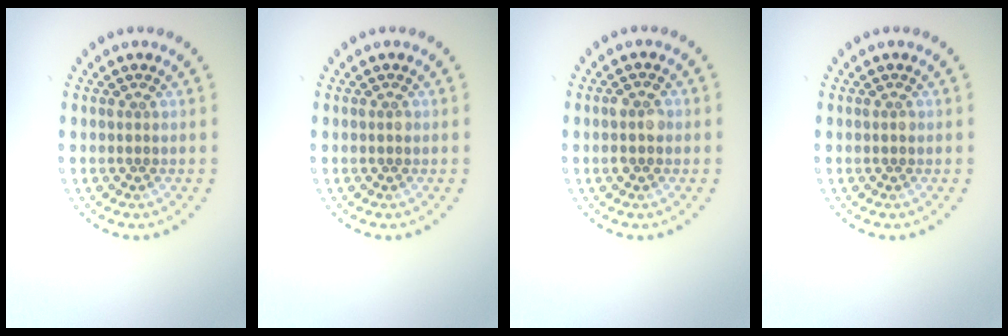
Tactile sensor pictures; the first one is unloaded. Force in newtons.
{"total": 0.5, "press": 0.5, "slide": 0.1}
{"total": 1.7, "press": 1.7, "slide": 0.1}
{"total": 0.5, "press": 0.5, "slide": 0.1}